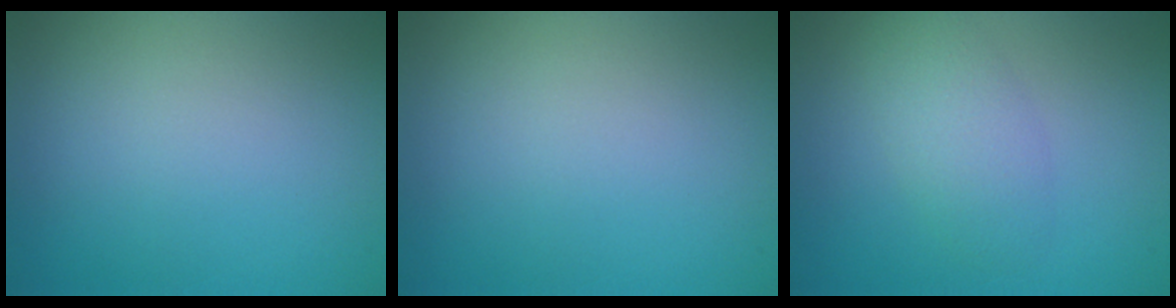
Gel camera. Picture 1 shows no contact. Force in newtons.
{"total": 0.0}
{"total": 2.7, "press": 2.7, "slide": 0.1}